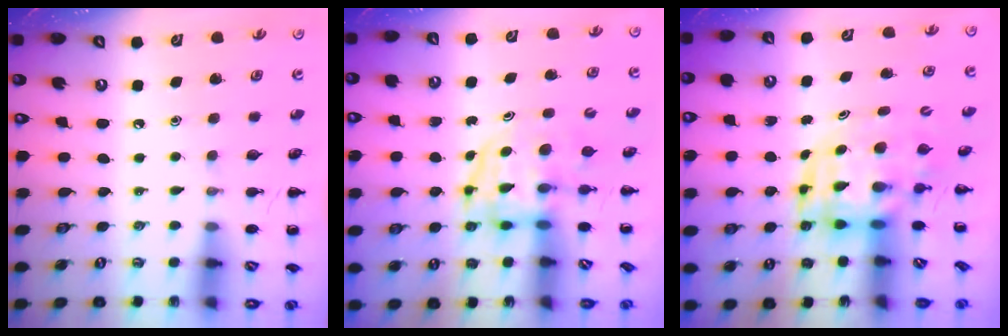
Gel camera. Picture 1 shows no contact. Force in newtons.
{"total": 3.9, "press": 3.9, "slide": 0.7}
{"total": 3.9, "press": 3.8, "slide": 0.8}